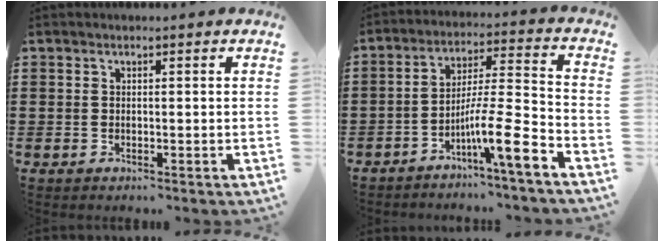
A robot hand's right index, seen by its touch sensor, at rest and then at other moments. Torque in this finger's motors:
{"motor_torque": [0.18, -0.20, 0.16, 0.02]}